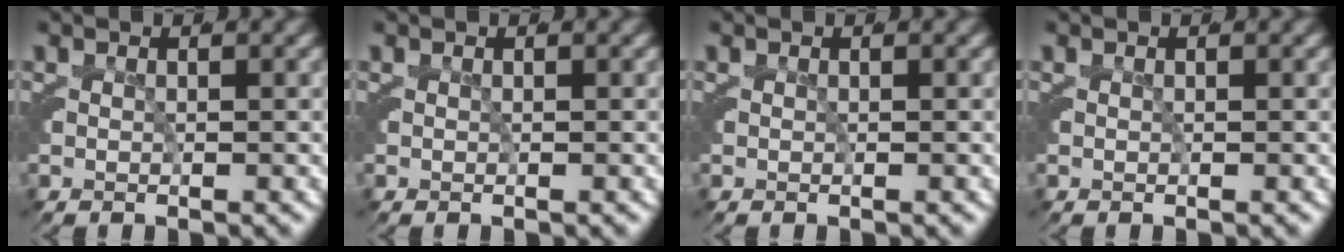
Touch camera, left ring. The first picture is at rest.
{"total": 0.0}
{"total": 0.0}
{"total": 0.0}